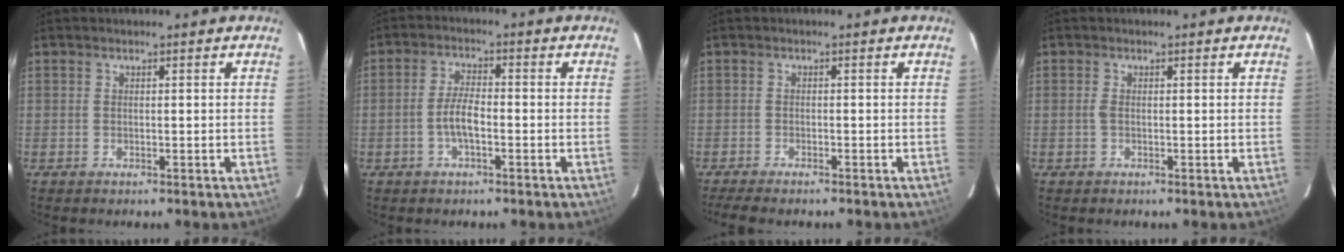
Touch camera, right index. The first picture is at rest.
{"total": 4.6, "force": [-1.6, 1.4, 4.1], "torque": [-0.087, 0.006, -0.031]}
{"total": 4.9, "force": [-4.2, 0.9, 2.3], "torque": [-0.058, -0.015, -0.072]}
{"total": 1.0, "force": [-0.1, 0.4, 0.9], "torque": [-0.020, 0.000, -0.004]}